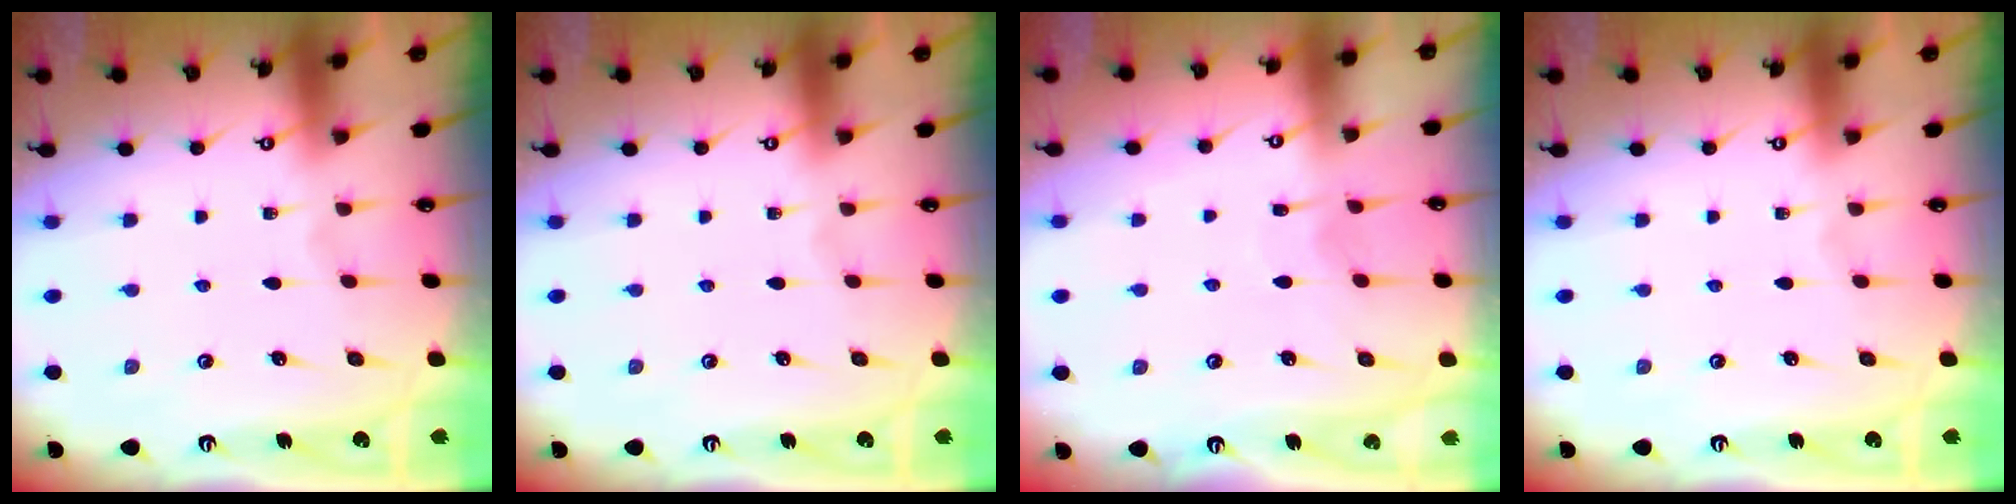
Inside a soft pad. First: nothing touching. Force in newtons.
{"total": 0.0}
{"total": 4.7, "press": 4.7, "slide": 0.5}
{"total": 0.0}